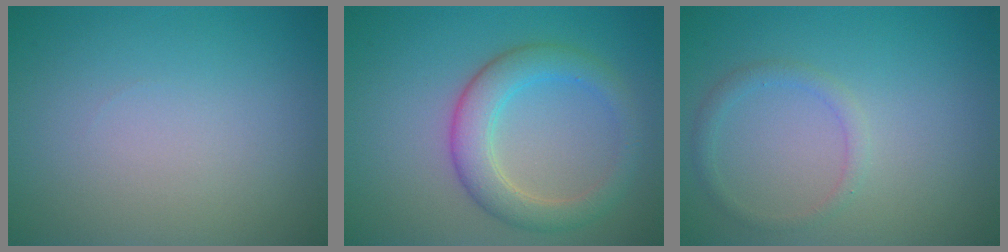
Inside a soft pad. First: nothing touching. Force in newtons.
{"total": 4.3, "press": 4.3, "slide": 0.1}
{"total": 1.4, "press": 1.4, "slide": 0.1}